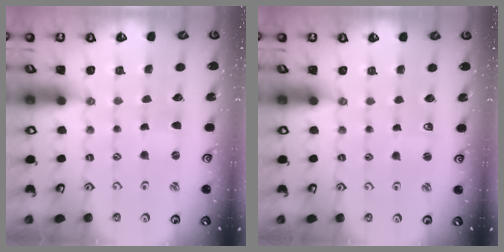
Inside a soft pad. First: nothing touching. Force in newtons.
{"total": 2.2, "press": 2.2, "slide": 0.3}